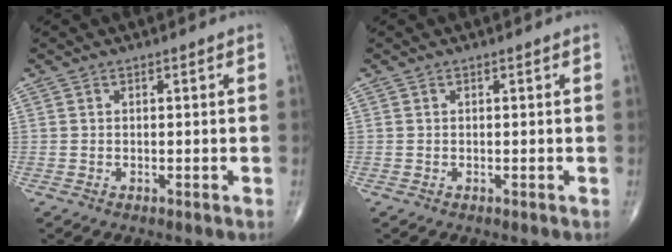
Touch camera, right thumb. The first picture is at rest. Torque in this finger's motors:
{"motor_torque": [-0.02, -0.01, 0.00, 0.00, 0.00]}